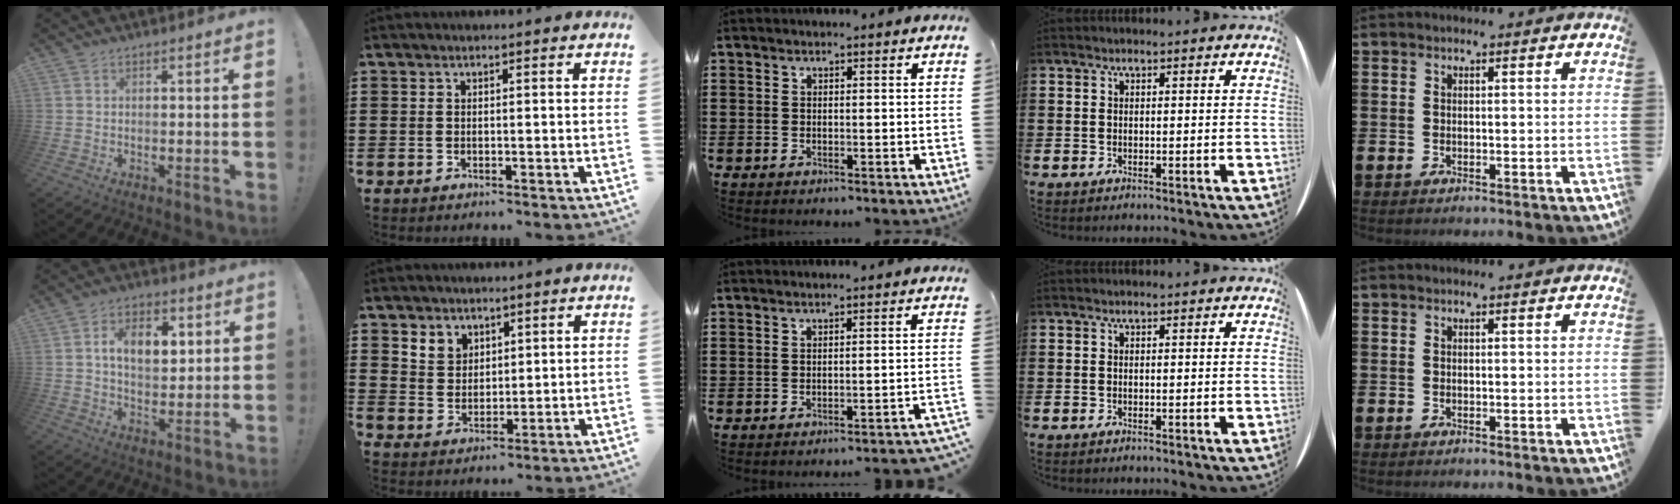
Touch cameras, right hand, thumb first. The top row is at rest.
{"thumb": {"total": 10.2, "force": [2.9, 6.7, 7.2], "torque": [-0.104, 0.003, 0.050]}, "index": {"total": 4.0, "force": [2.7, 3.0, 0.3], "torque": [-0.023, 0.011, 0.051]}, "middle": {"total": 1.8, "force": [-1.7, -0.3, 0.5], "torque": [-0.009, 0.002, -0.035]}}